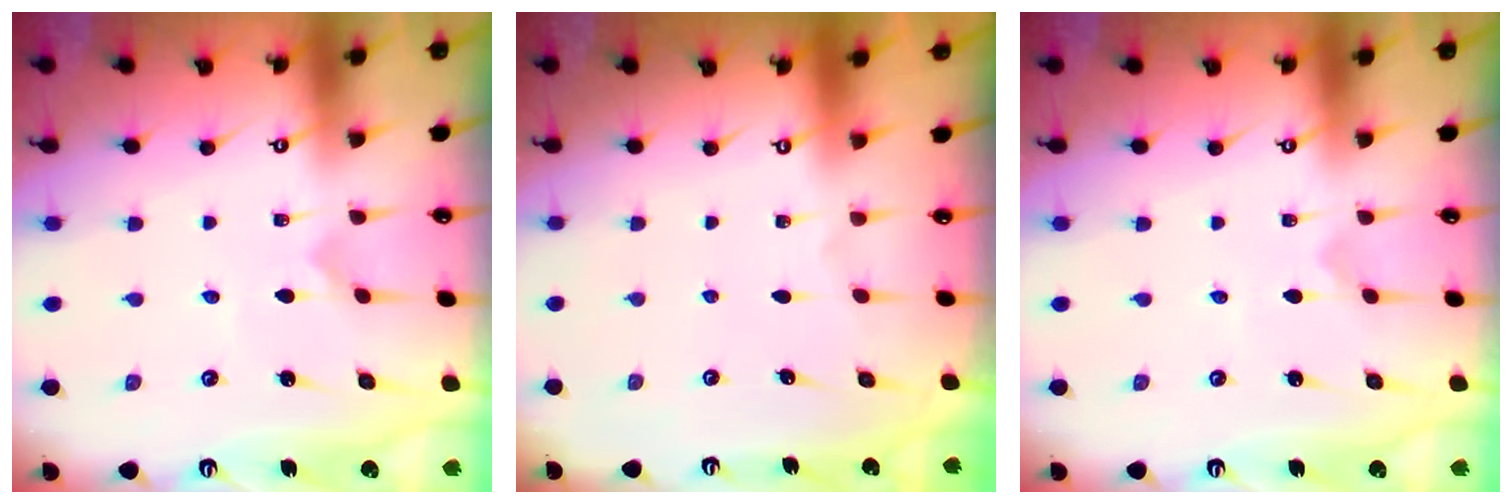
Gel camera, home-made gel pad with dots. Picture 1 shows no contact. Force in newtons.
{"total": 0.0}
{"total": 0.0}